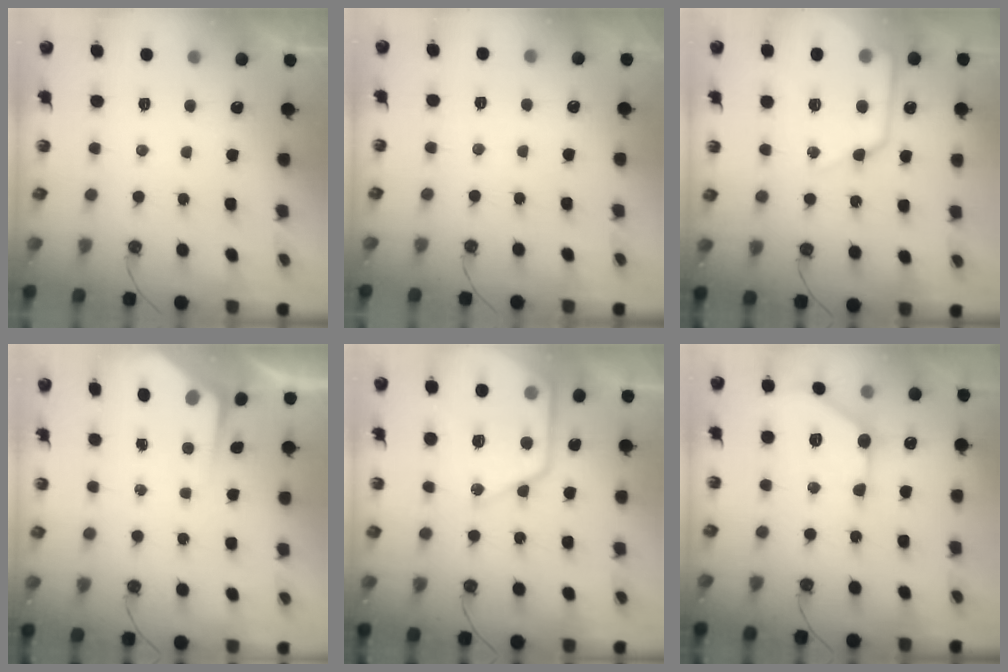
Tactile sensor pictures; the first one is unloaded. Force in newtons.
{"total": 2.4, "press": 2.4, "slide": 0.4}
{"total": 14.7, "press": 14.6, "slide": 1.4}
{"total": 4.2, "press": 4.2, "slide": 0.5}
{"total": 18.4, "press": 18.3, "slide": 1.9}
{"total": 13.0, "press": 13.0, "slide": 0.5}